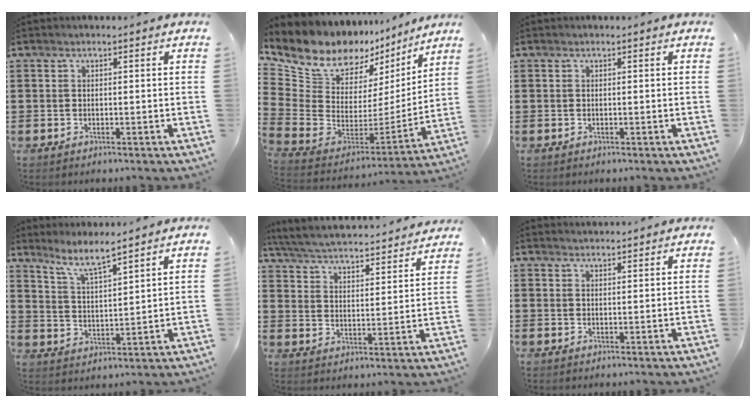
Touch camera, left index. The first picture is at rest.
{"total": 9.3, "force": [8.0, 4.6, 1.4], "torque": [-0.076, -0.077, 0.142]}
{"total": 0.0}
{"total": 5.7, "force": [5.0, 0.0, 2.8], "torque": [-0.071, -0.022, 0.086]}
{"total": 4.5, "force": [4.4, -0.3, 0.9], "torque": [-0.042, -0.035, 0.068]}
{"total": 1.5, "force": [1.5, 0.0, -0.1], "torque": [-0.003, 0.002, 0.030]}